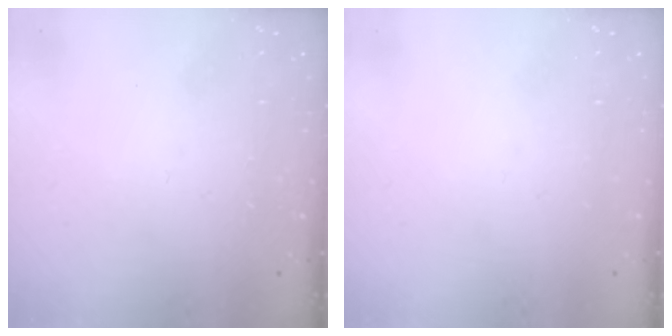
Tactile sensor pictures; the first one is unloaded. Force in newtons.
{"total": 0.0}